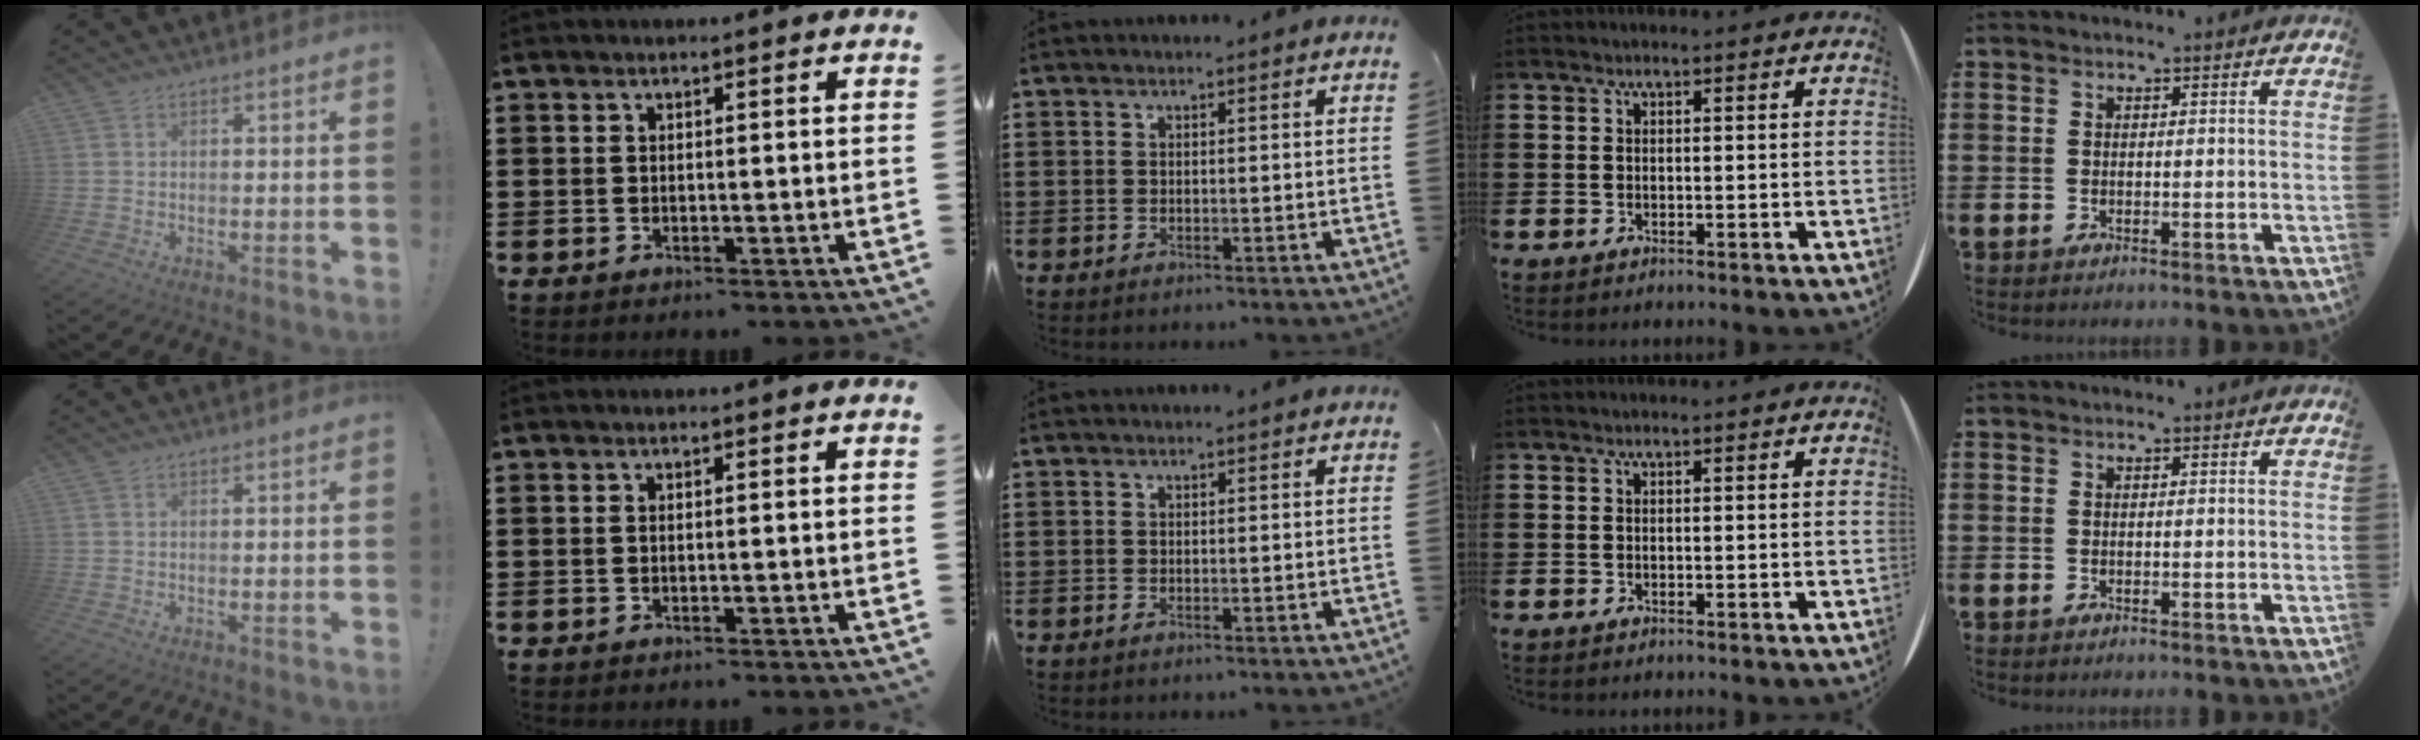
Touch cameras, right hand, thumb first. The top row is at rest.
{}